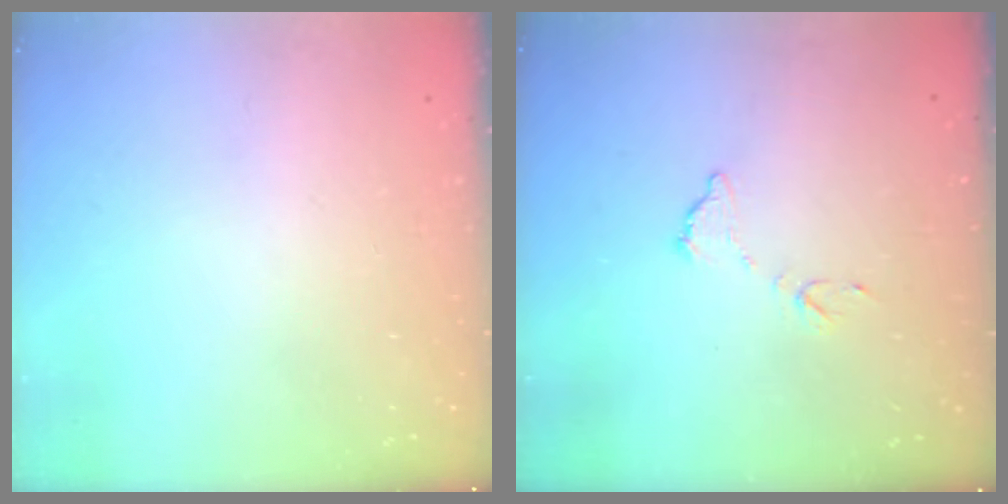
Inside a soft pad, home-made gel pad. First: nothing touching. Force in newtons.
{"total": 7.3, "press": 7.3, "slide": 0.5}